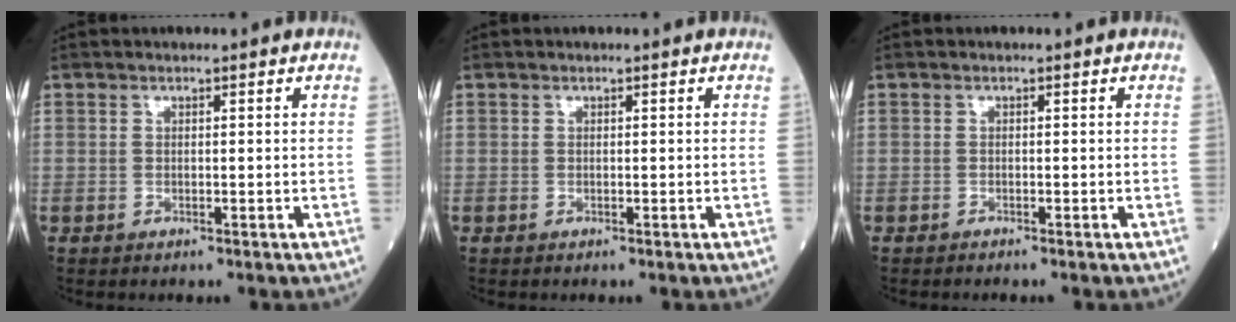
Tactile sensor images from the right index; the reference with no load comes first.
{"total": 0.0}
{"total": 0.5, "force": [-0.5, 0.0, 0.1], "torque": [-0.001, 0.000, -0.012]}